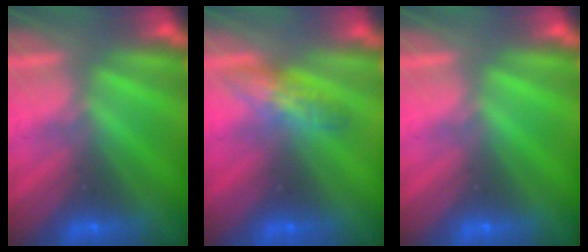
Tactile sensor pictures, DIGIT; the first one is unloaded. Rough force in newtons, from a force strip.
{"total": 2.5}
{"total": 0.0}